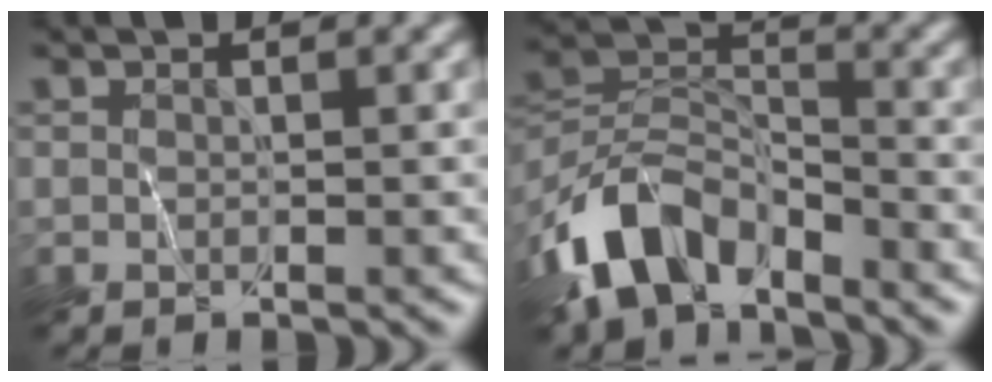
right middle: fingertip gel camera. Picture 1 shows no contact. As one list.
[{"total": 7.8, "force": [-5.3, 4.1, 4.0], "torque": [-0.068, -0.002, -0.113]}]